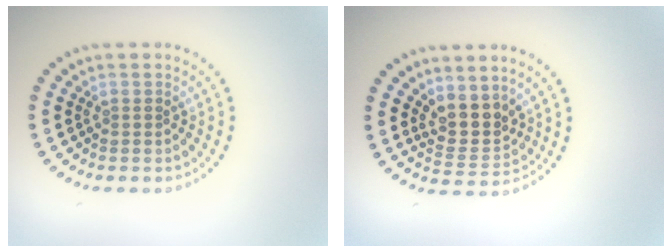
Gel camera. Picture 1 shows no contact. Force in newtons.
{"total": 3.0, "press": 2.3, "slide": 1.8}